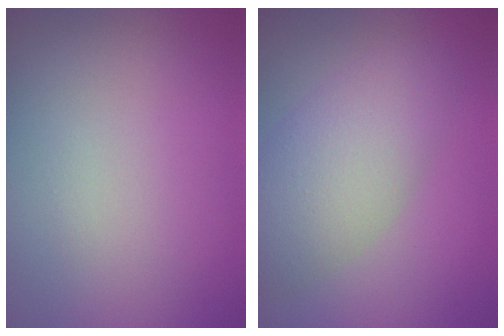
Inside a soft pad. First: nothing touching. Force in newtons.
{"total": 5.5, "press": 5.5, "slide": 0.3}